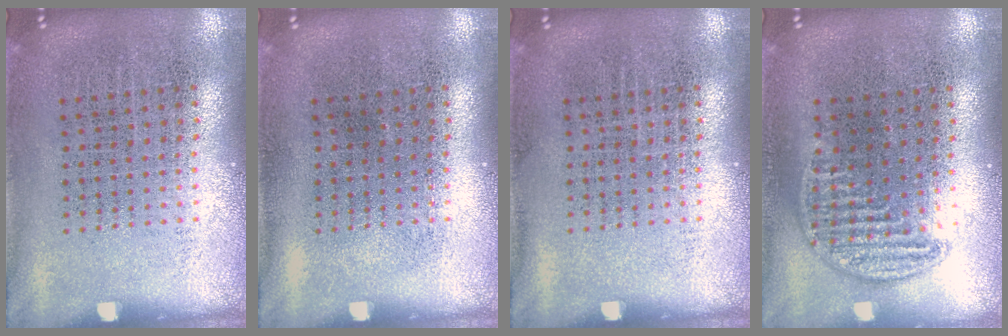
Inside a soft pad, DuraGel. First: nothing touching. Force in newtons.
{"total": 0.0}
{"total": 0.0}
{"total": 0.8, "press": 0.8, "slide": 0.1}